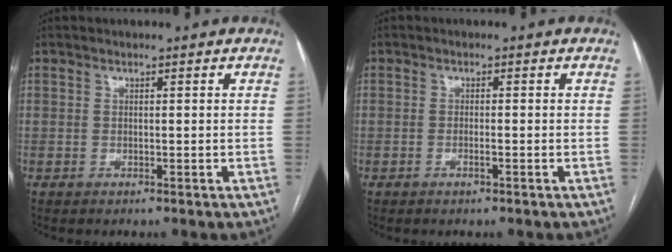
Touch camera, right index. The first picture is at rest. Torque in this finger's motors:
{"motor_torque": [0.03, 0.24, -0.04, 0.00]}